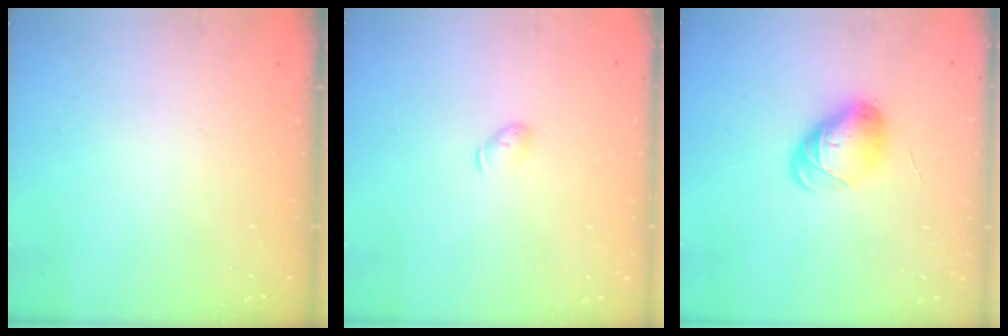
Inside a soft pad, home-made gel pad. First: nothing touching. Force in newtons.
{"total": 3.6, "press": 3.5, "slide": 0.7}
{"total": 8.6, "press": 8.6, "slide": 0.8}